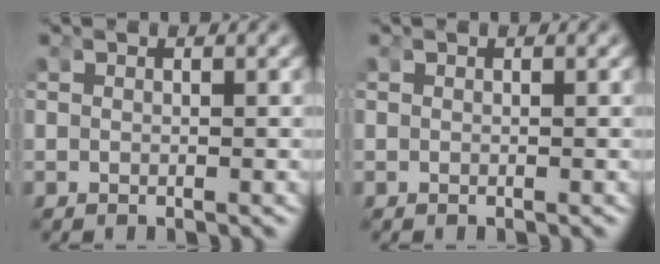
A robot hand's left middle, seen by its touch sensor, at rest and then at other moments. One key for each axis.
{"total": 0.0}